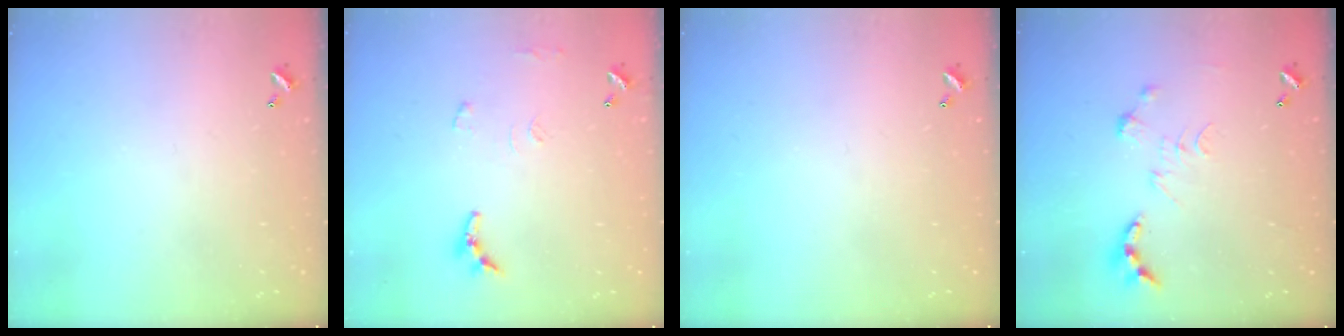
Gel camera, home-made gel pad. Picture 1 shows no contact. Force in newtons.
{"total": 7.1, "press": 7.1, "slide": 0.5}
{"total": 0.0}
{"total": 0.0}